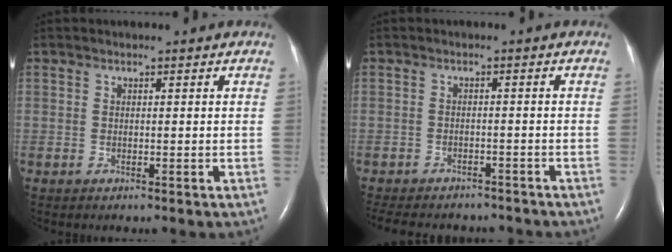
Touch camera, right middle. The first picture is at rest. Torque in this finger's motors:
{"motor_torque": [0.26, -0.36, 0.10, 0.07]}